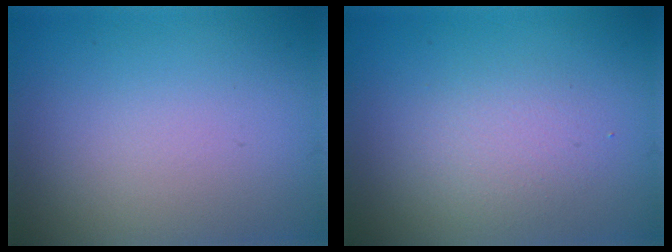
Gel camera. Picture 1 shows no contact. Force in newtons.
{"total": 2.2, "press": 2.2, "slide": 0.2}